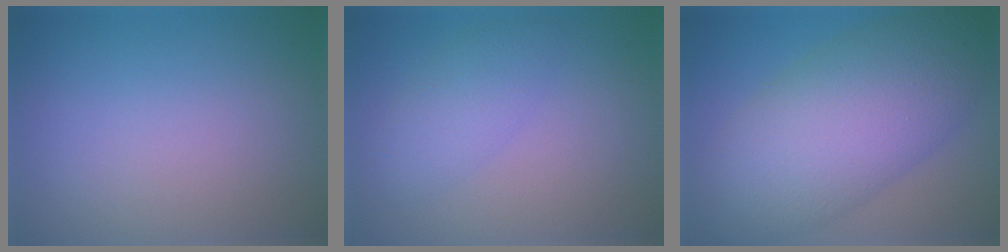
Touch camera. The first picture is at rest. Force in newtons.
{"total": 2.8, "press": 2.8, "slide": 0.1}
{"total": 11.0, "press": 11.0, "slide": 0.4}